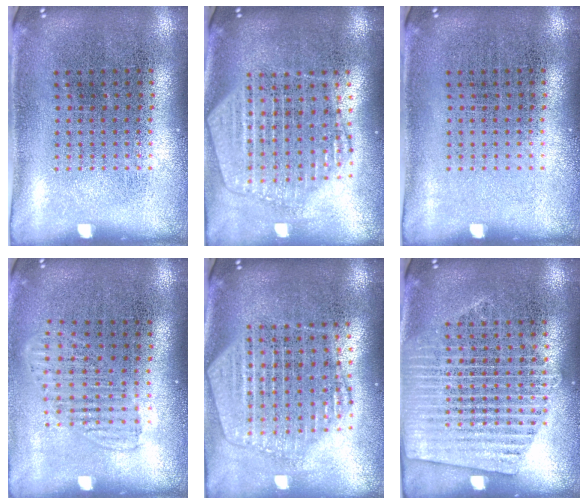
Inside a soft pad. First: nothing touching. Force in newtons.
{"total": 2.1, "press": 1.9, "slide": 0.9}
{"total": 0.0}
{"total": 1.4, "press": 1.2, "slide": 0.7}
{"total": 2.1, "press": 1.9, "slide": 0.9}
{"total": 1.8, "press": 1.7, "slide": 0.3}